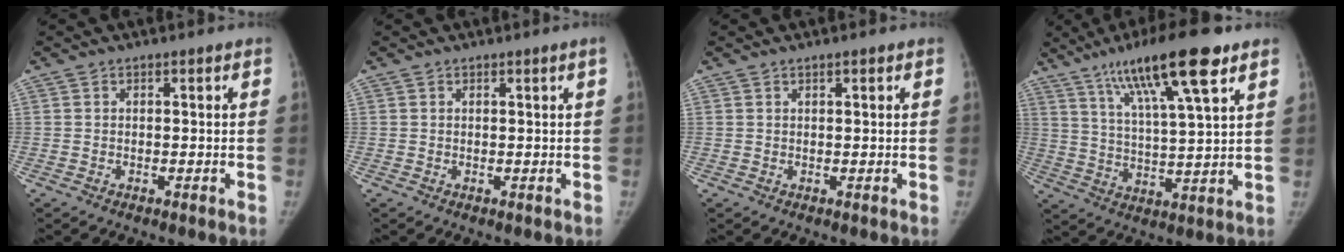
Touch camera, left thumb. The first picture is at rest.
{"total": 0.7, "force": [0.3, -0.4, 0.6], "torque": [-0.011, -0.003, 0.010]}
{"total": 0.7, "force": [0.5, 0.1, 0.5], "torque": [-0.004, 0.000, 0.006]}
{"total": 16.5, "force": [9.6, 2.5, 13.2], "torque": [-0.220, -0.027, 0.166]}